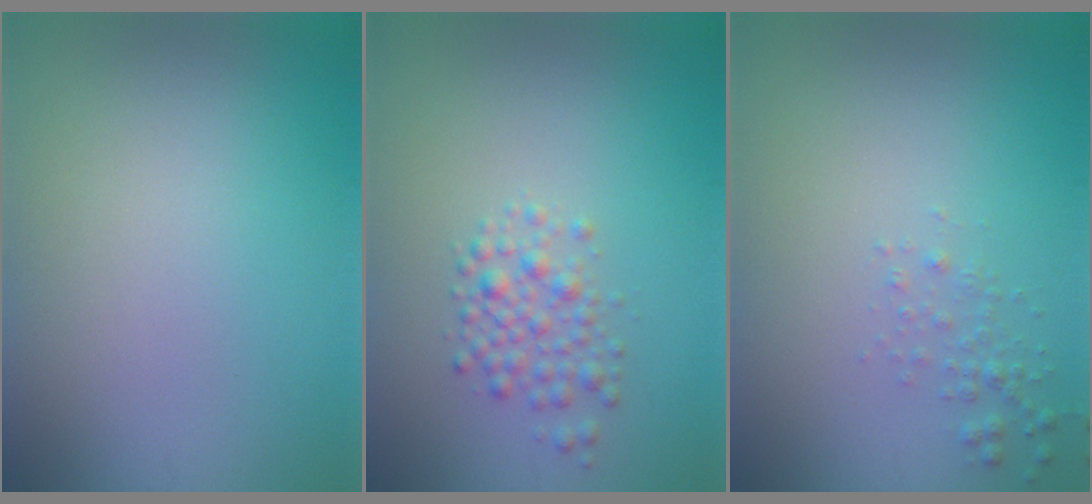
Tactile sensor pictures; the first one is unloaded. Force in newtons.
{"total": 2.3, "press": 2.3, "slide": 0.1}
{"total": 1.1, "press": 1.1, "slide": 0.1}